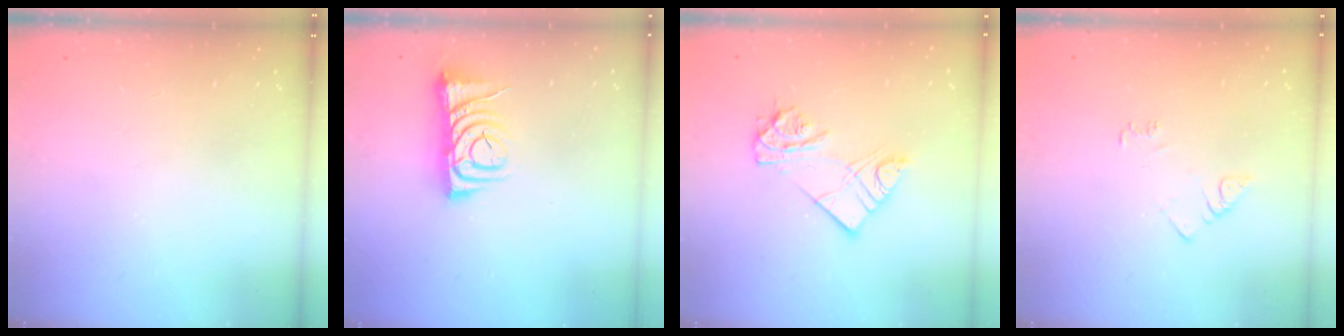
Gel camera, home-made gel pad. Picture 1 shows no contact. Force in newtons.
{"total": 6.8, "press": 6.7, "slide": 1.0}
{"total": 9.8, "press": 9.8, "slide": 0.7}
{"total": 3.8, "press": 3.7, "slide": 0.5}